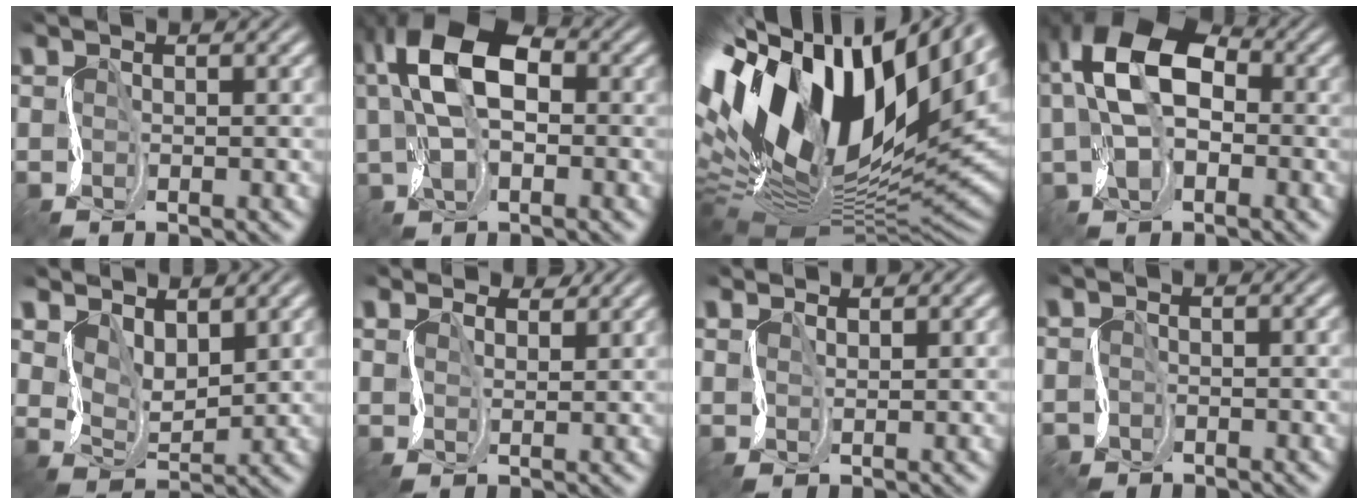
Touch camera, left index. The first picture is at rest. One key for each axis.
{"total": 9.2, "fx": 2.0, "fy": 5.3, "fz": 7.3, "tx": -0.137, "ty": 0.018, "tz": 0.027}
{"total": 17.8, "fx": 6.0, "fy": 9.0, "fz": 14.1, "tx": -0.280, "ty": 0.021, "tz": 0.096}
{"total": 9.9, "fx": 1.4, "fy": 6.4, "fz": 7.4, "tx": -0.142, "ty": 0.012, "tz": 0.021}
{"total": 3.8, "fx": 2.8, "fy": 2.0, "fz": 1.8, "tx": -0.051, "ty": -0.008, "tz": 0.052}
{"total": 2.9, "fx": 2.8, "fy": 0.9, "fz": 0.2, "tx": -0.015, "ty": 0.003, "tz": 0.046}
{"total": 1.8, "fx": 1.7, "fy": 0.0, "fz": -0.4, "tx": 0.003, "ty": 0.004, "tz": 0.040}
{"total": 0.7, "fx": -0.4, "fy": 0.5, "fz": -0.3, "tx": 0.008, "ty": -0.003, "tz": -0.008}